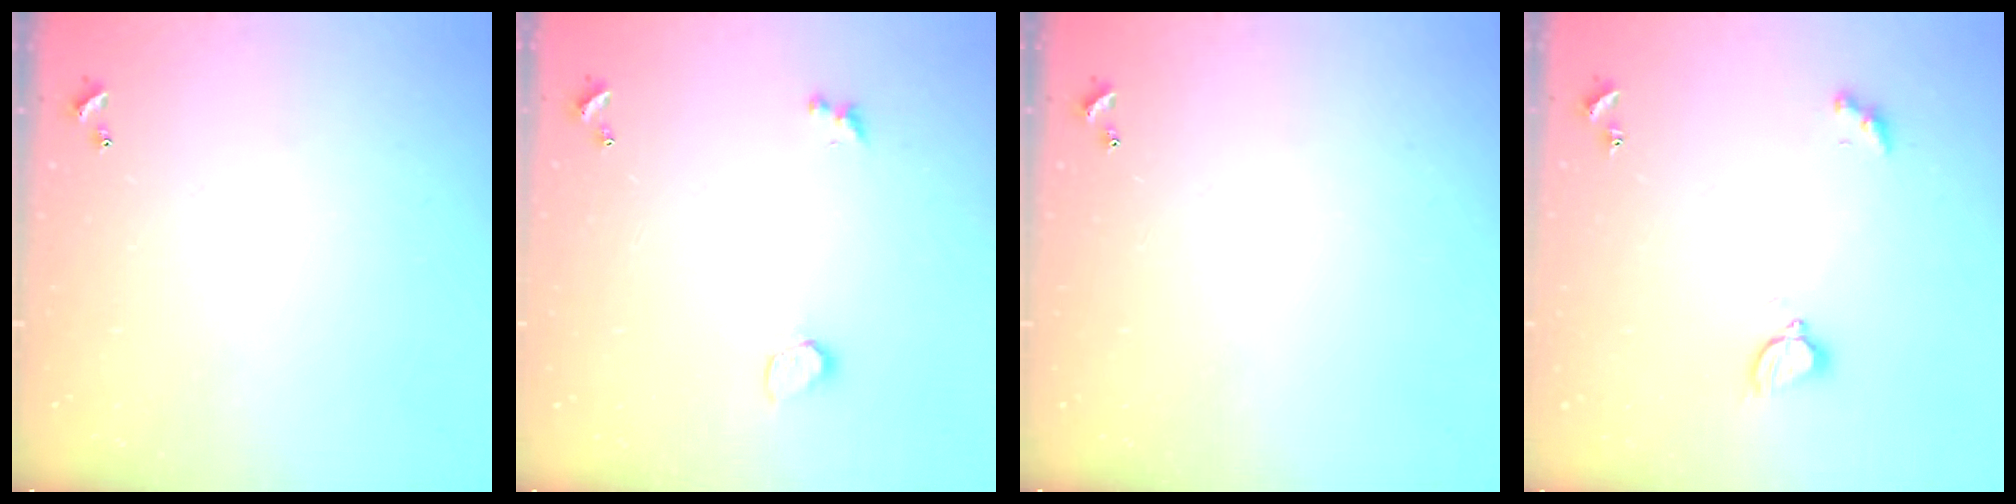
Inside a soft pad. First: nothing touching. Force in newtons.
{"total": 2.1, "press": 1.8, "slide": 1.2}
{"total": 0.0}
{"total": 2.8, "press": 2.8, "slide": 0.5}